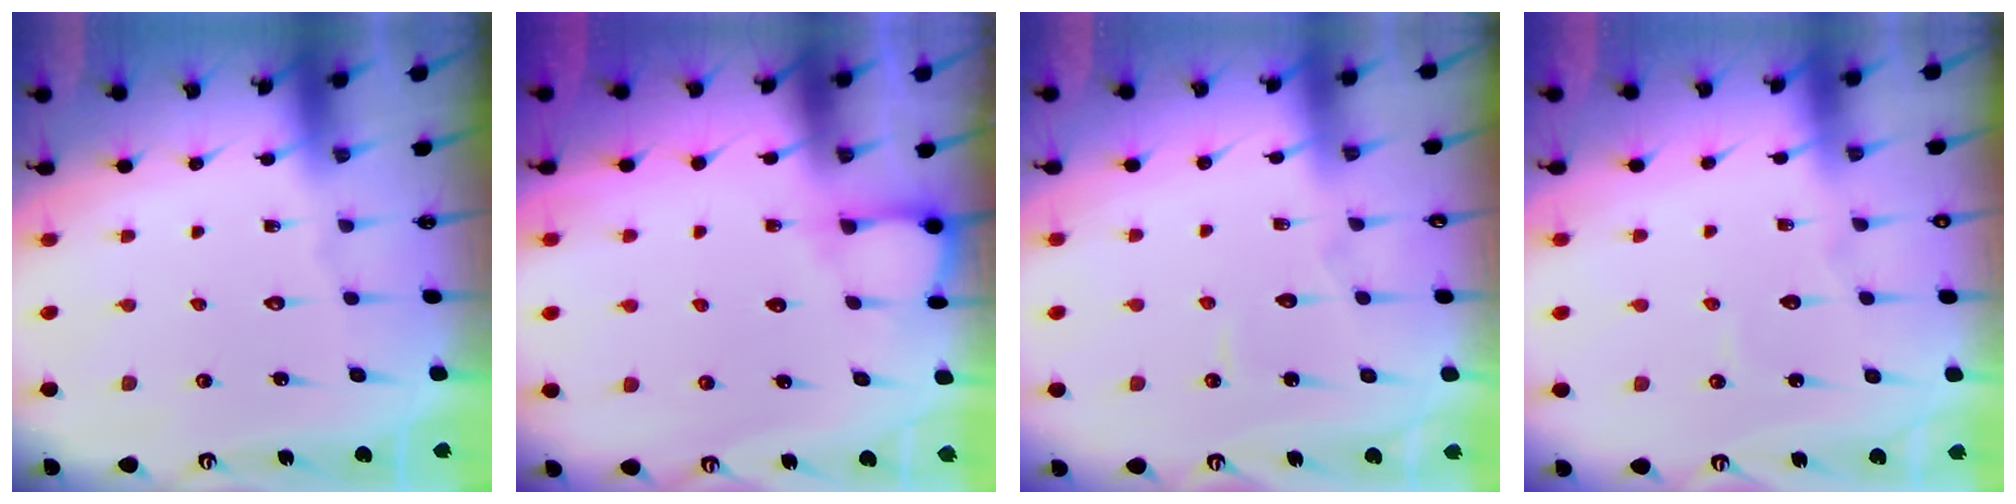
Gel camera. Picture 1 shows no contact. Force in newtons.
{"total": 4.2, "press": 4.1, "slide": 0.4}
{"total": 2.9, "press": 2.9, "slide": 0.2}
{"total": 4.0, "press": 4.0, "slide": 0.3}